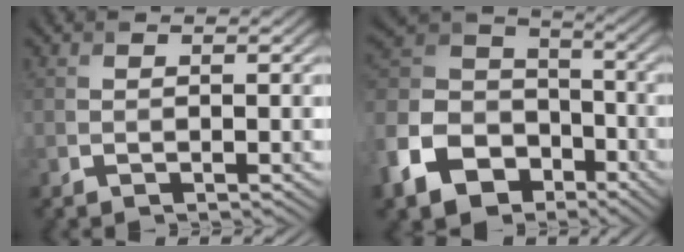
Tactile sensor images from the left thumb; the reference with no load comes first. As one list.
[{"total": 15.5, "force": [-6.9, 11.4, 7.8], "torque": [-0.272, -0.038, -0.114]}]